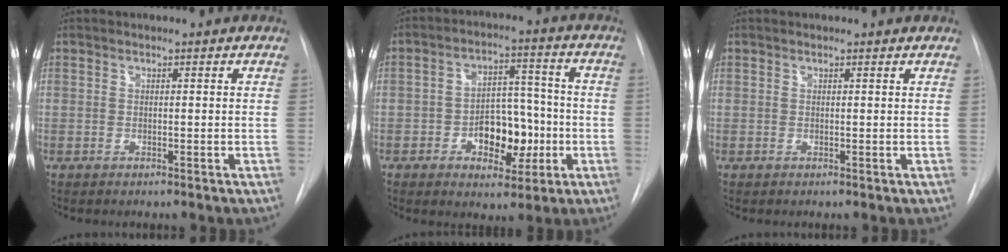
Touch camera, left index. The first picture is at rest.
{"total": 9.1, "force": [-2.6, 5.2, 7.0], "torque": [-0.102, 0.023, -0.034]}
{"total": 1.3, "force": [1.3, 0.3, 0.3], "torque": [-0.012, 0.012, 0.012]}